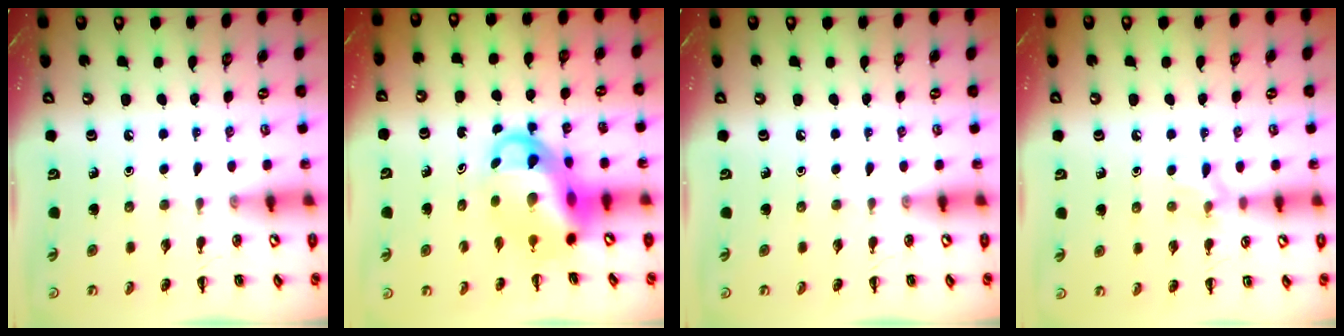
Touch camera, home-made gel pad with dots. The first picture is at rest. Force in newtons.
{"total": 8.3, "press": 8.2, "slide": 1.3}
{"total": 0.0}
{"total": 6.7, "press": 6.3, "slide": 2.0}